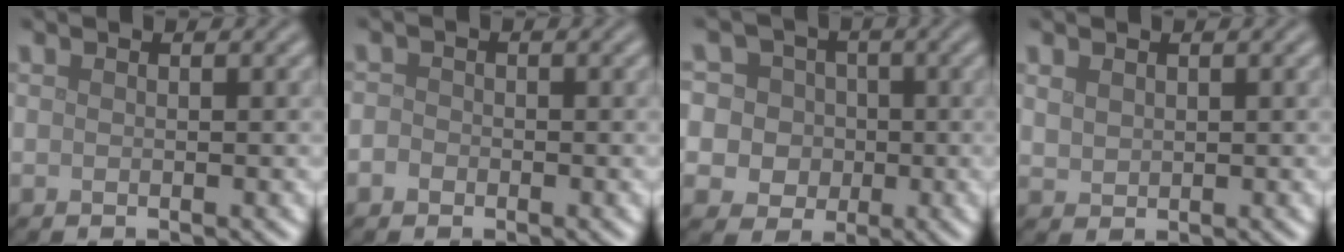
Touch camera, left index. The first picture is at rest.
{"total": 1.3, "force": [-0.4, 1.1, 0.4], "torque": [0.001, 0.000, -0.015]}
{"total": 8.1, "force": [1.6, 7.4, 2.9], "torque": [-0.055, 0.034, 0.004]}
{"total": 1.3, "force": [0.7, 0.9, 0.6], "torque": [-0.012, 0.000, 0.019]}